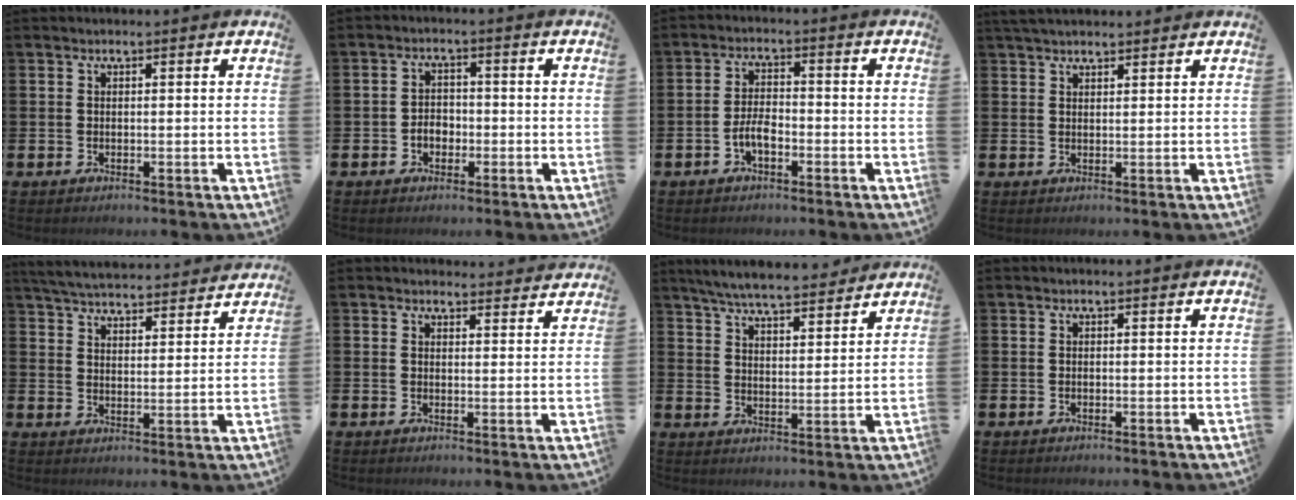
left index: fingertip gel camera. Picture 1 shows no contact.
{"total": 2.6, "force": [-1.0, 2.0, 1.2], "torque": [-0.013, -0.001, -0.024]}
{"total": 3.4, "force": [-1.5, 1.5, 2.7], "torque": [-0.050, 0.003, -0.032]}
{"total": 2.7, "force": [2.5, 0.6, 0.7], "torque": [-0.018, -0.002, 0.046]}
{"total": 5.7, "force": [5.6, 0.7, 0.7], "torque": [-0.031, -0.037, 0.099]}
{"total": 2.4, "force": [2.3, 0.5, -0.1], "torque": [0.007, -0.012, 0.041]}
{"total": 5.9, "force": [5.7, 0.6, 1.5], "torque": [-0.047, -0.032, 0.099]}
{"total": 0.0}